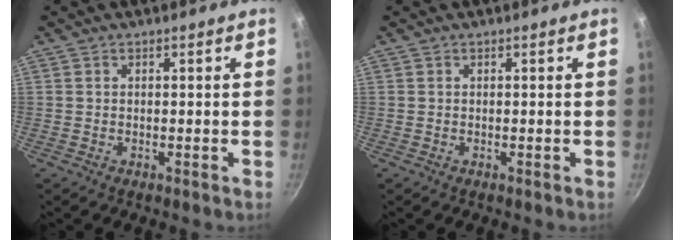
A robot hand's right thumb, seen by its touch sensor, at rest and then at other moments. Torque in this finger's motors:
{"motor_torque": [0.00, 0.00, 0.18, 0.14, 0.00]}